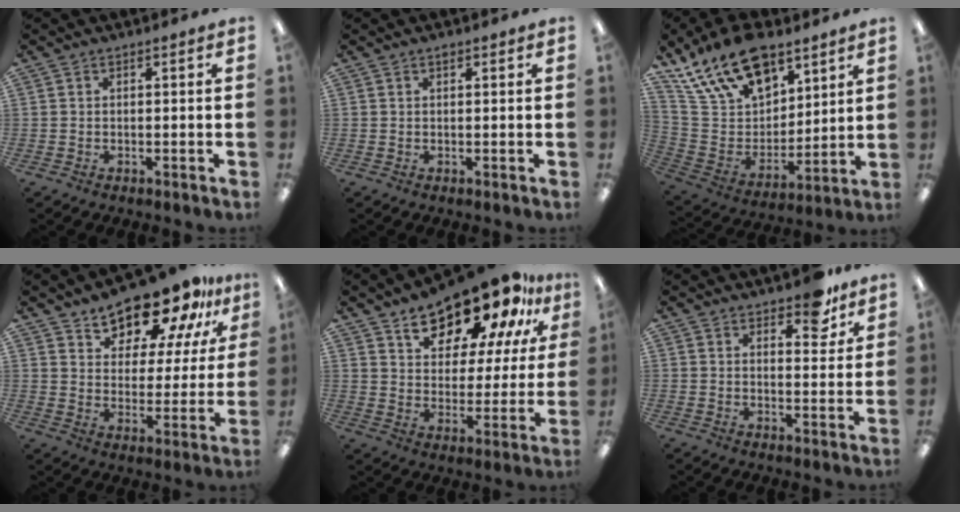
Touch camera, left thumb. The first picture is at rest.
{"total": 0.7, "force": [0.5, 0.3, 0.4], "torque": [-0.009, 0.002, 0.009]}
{"total": 19.3, "force": [13.7, 10.5, 8.8], "torque": [-0.163, -0.074, 0.250]}
{"total": 15.3, "force": [12.9, 6.3, 5.3], "torque": [-0.094, -0.091, 0.232]}
{"total": 17.3, "force": [13.9, 7.1, 7.5], "torque": [-0.122, -0.099, 0.240]}
{"total": 6.9, "force": [5.4, 2.9, 3.2], "torque": [-0.028, -0.032, 0.091]}